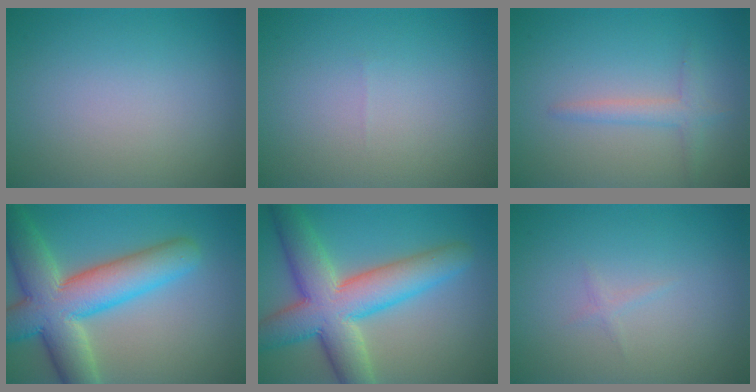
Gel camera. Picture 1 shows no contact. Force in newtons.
{"total": 0.0}
{"total": 1.7, "press": 1.7, "slide": 0.1}
{"total": 10.3, "press": 10.3, "slide": 0.7}
{"total": 9.7, "press": 9.7, "slide": 0.2}
{"total": 0.5, "press": 0.5, "slide": 0.0}